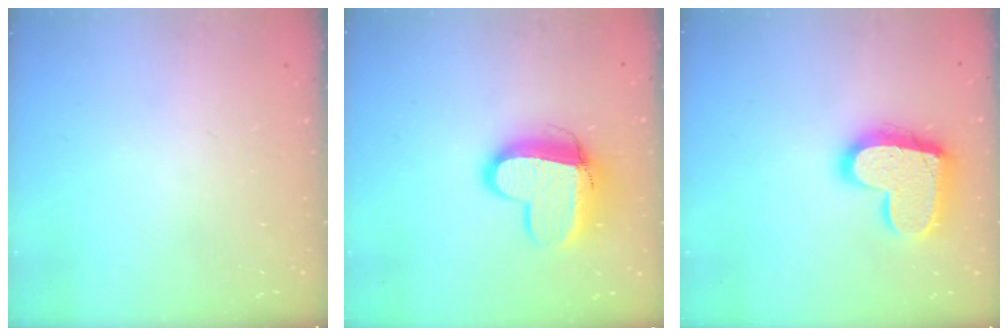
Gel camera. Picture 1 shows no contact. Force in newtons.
{"total": 12.9, "press": 12.8, "slide": 1.4}
{"total": 18.3, "press": 18.3, "slide": 1.2}